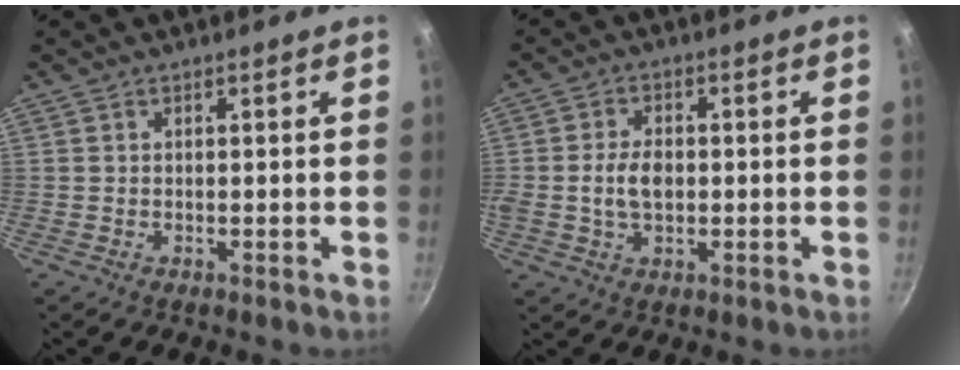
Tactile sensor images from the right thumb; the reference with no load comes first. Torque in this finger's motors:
{"motor_torque": [1.11, 1.01, 1.01, -0.16, 0.09]}